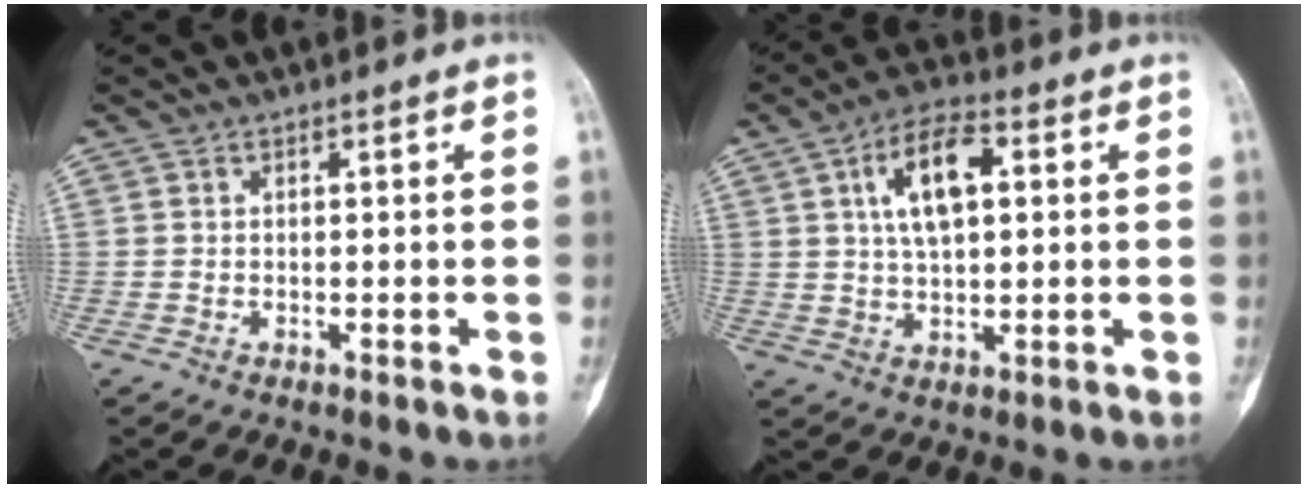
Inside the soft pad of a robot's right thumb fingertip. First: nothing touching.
{"total": 10.3, "force": [2.8, 4.9, 8.6], "torque": [-0.149, 0.008, 0.044]}